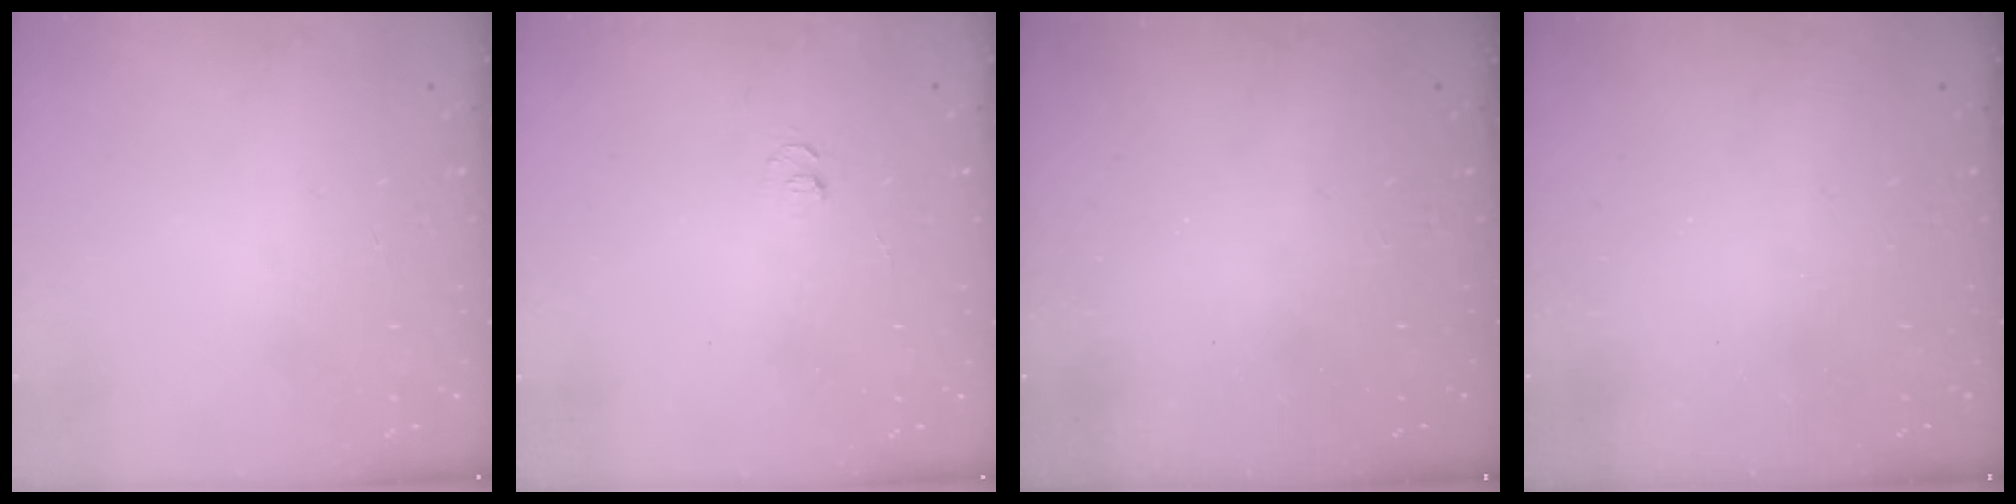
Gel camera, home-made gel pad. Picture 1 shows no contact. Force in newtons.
{"total": 4.2, "press": 4.1, "slide": 0.5}
{"total": 2.5, "press": 2.4, "slide": 0.8}
{"total": 2.6, "press": 2.5, "slide": 0.9}